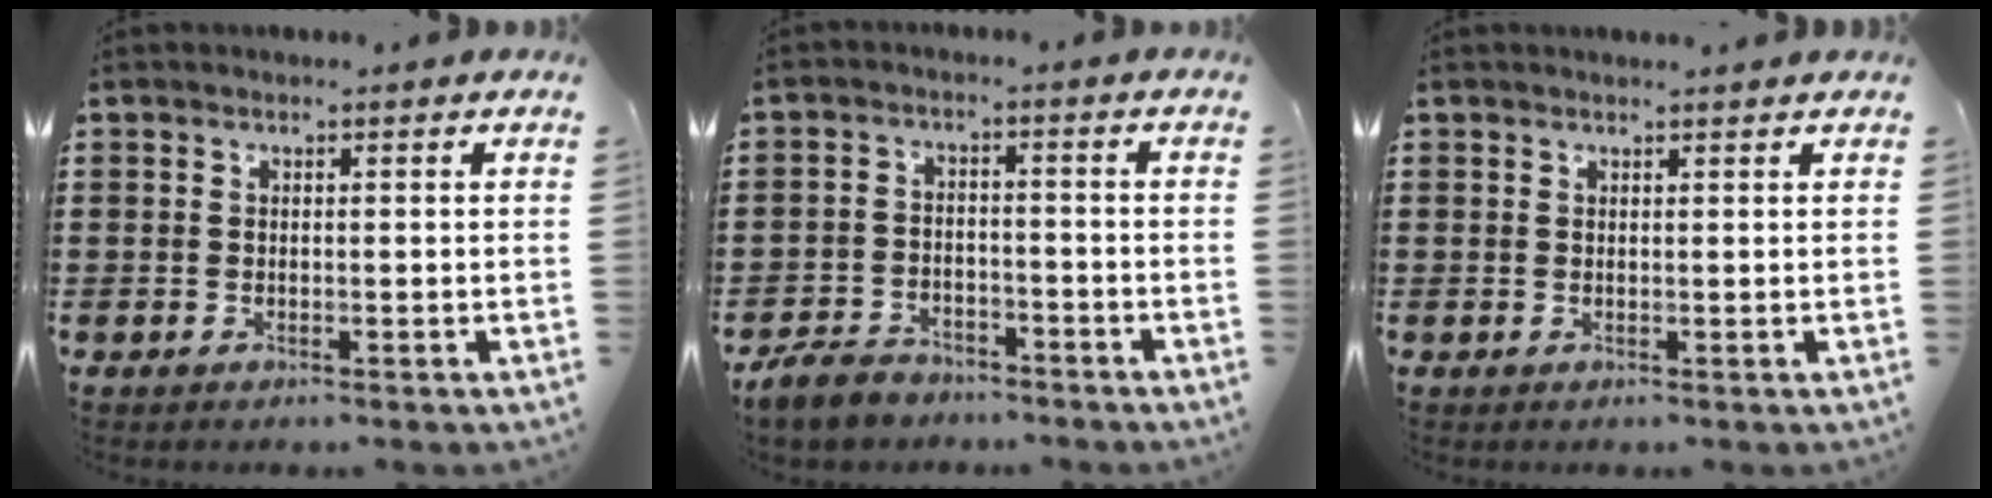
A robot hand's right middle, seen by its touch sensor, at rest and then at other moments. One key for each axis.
{"total": 4.7, "fx": -4.4, "fy": 1.5, "fz": 0.9, "tx": -0.037, "ty": 0.000, "tz": -0.092}
{"total": 0.8, "fx": 0.8, "fy": 0.0, "fz": 0.1, "tx": 0.003, "ty": -0.006, "tz": 0.014}